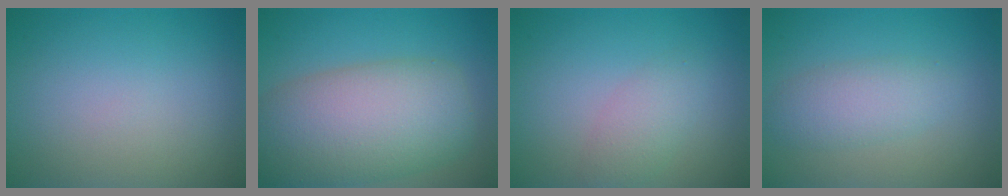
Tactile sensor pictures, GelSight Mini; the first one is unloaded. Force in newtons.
{"total": 10.6, "press": 10.6, "slide": 0.6}
{"total": 2.2, "press": 2.2, "slide": 0.2}
{"total": 3.1, "press": 3.1, "slide": 0.0}